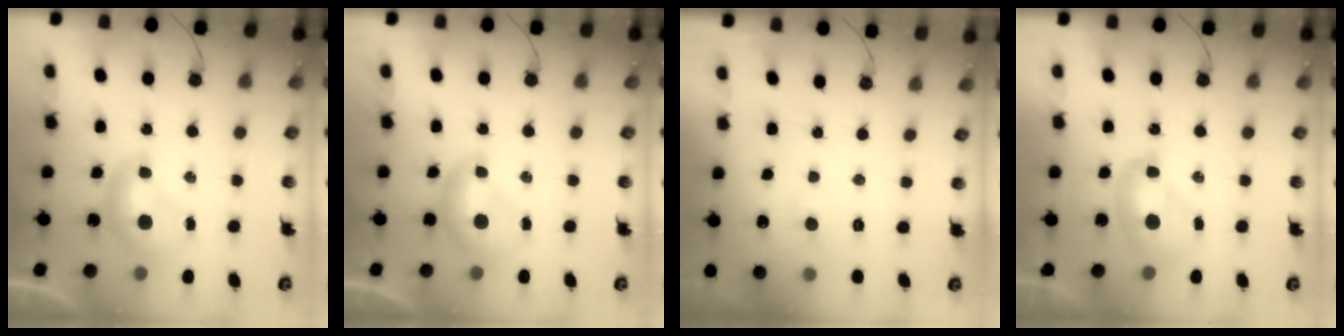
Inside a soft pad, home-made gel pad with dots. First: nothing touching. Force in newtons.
{"total": 0.0}
{"total": 1.7, "press": 1.6, "slide": 0.5}
{"total": 2.3, "press": 2.3, "slide": 0.3}